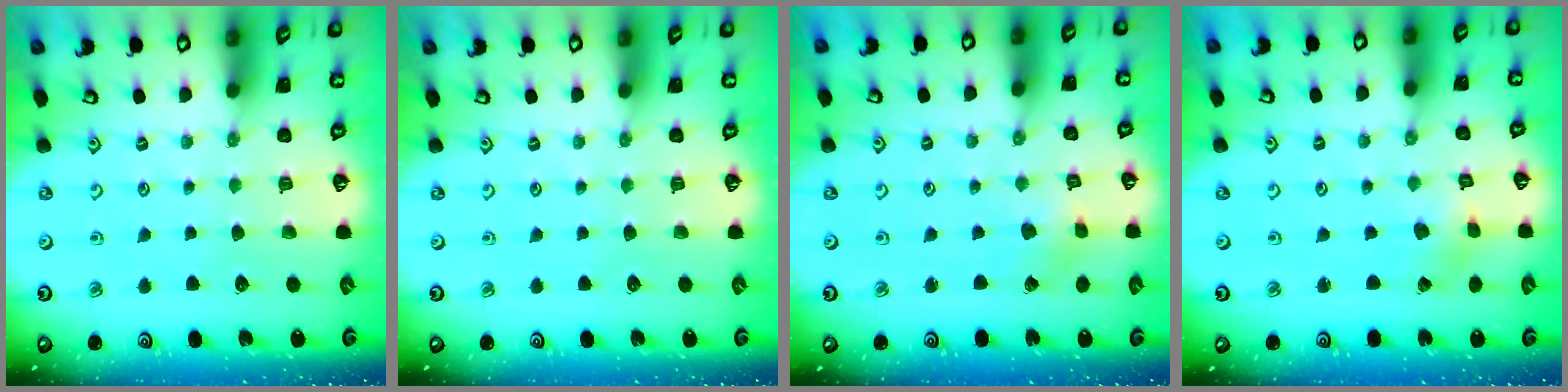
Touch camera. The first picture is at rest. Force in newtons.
{"total": 0.0}
{"total": 1.5, "press": 1.5, "slide": 0.0}
{"total": 1.1, "press": 1.0, "slide": 0.4}